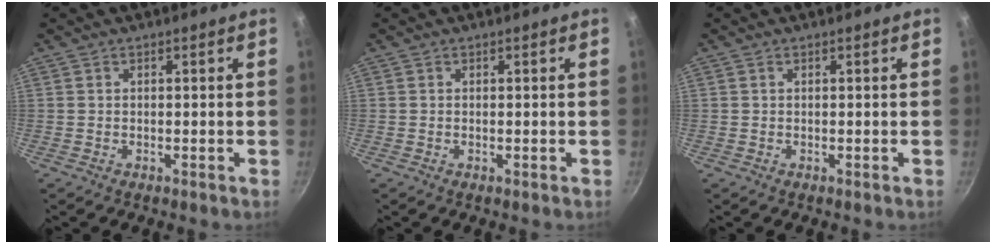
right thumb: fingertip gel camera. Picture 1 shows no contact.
{"total": 0.0}
{"total": 0.0}